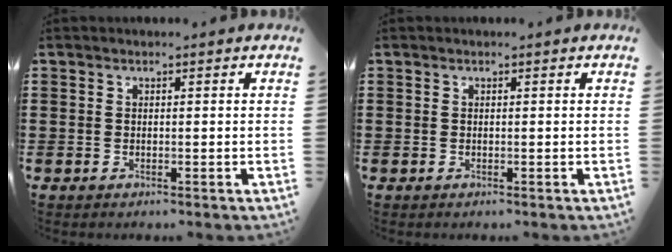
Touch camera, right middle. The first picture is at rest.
{"total": 0.0}